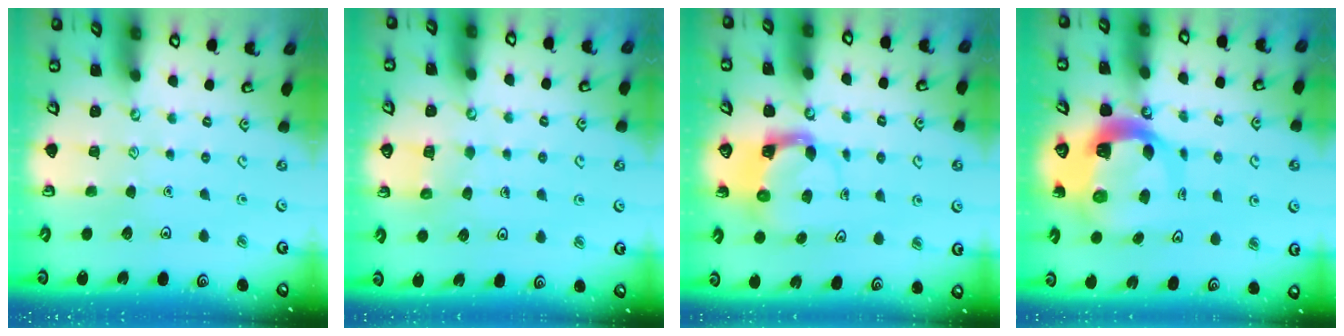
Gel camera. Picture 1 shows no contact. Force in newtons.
{"total": 4.0, "press": 4.0, "slide": 0.4}
{"total": 3.7, "press": 3.6, "slide": 0.5}
{"total": 8.4, "press": 8.3, "slide": 0.9}